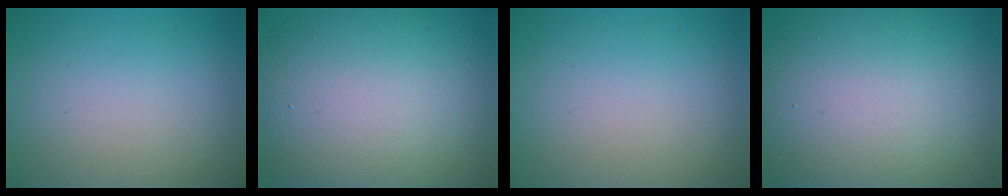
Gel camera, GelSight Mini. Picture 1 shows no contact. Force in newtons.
{"total": 14.6, "press": 14.6, "slide": 0.3}
{"total": 0.0}
{"total": 16.8, "press": 16.8, "slide": 0.8}